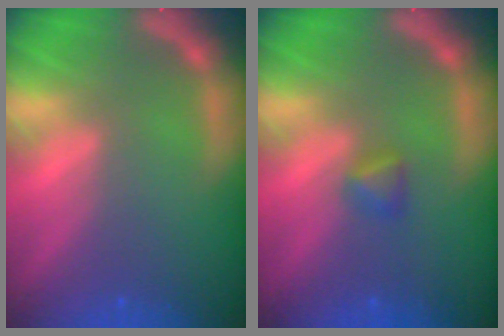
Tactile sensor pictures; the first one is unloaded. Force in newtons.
{"total": 1.4}